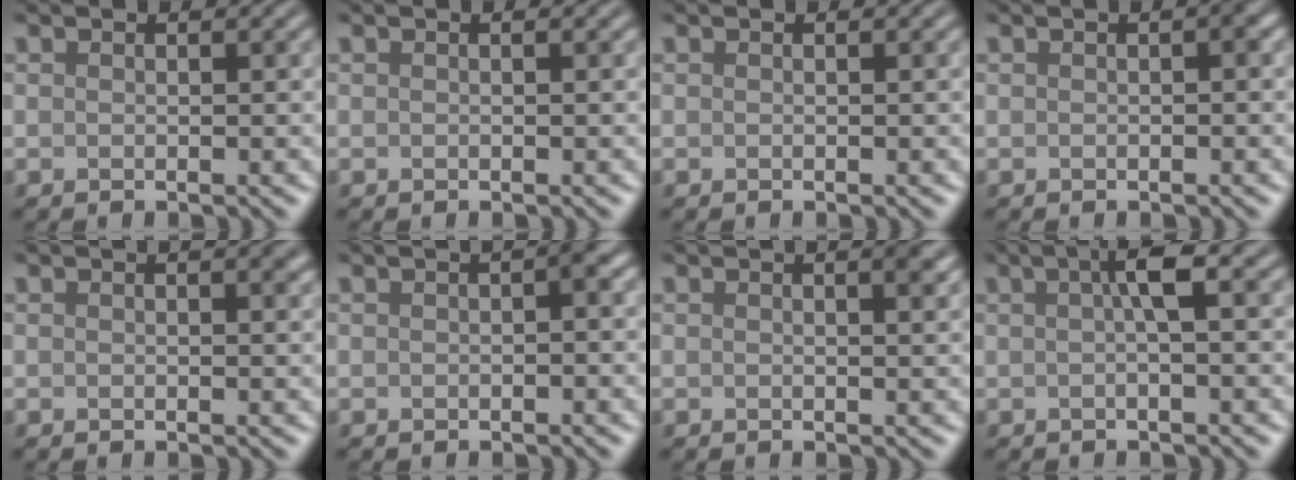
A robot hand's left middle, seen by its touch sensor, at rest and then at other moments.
{"total": 0.0}
{"total": 0.0}
{"total": 0.7, "force": [0.0, 0.1, 0.7], "torque": [-0.009, 0.003, 0.001]}
{"total": 1.1, "force": [0.6, 0.3, 0.9], "torque": [-0.008, 0.003, 0.008]}
{"total": 1.1, "force": [0.0, 0.1, 1.1], "torque": [-0.015, 0.005, 0.001]}
{"total": 1.4, "force": [0.7, 0.4, 1.2], "torque": [-0.010, 0.004, 0.009]}
{"total": 2.6, "force": [0.5, 0.4, 2.6], "torque": [-0.044, 0.010, 0.006]}